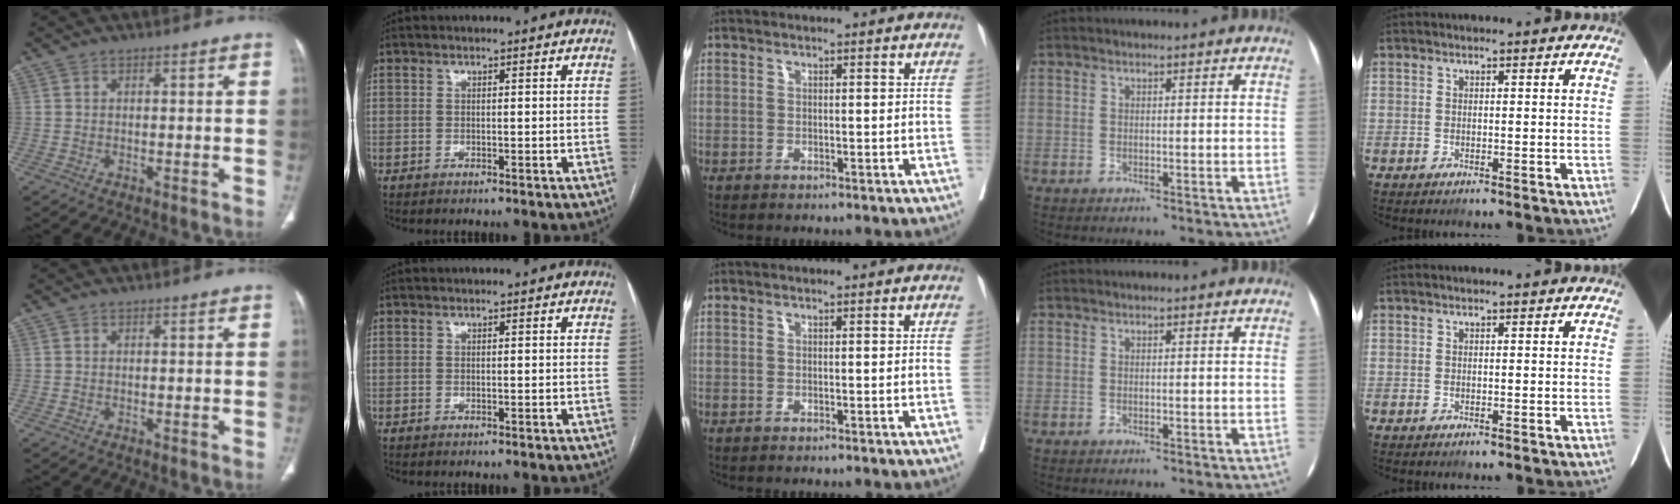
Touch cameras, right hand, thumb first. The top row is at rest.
{}